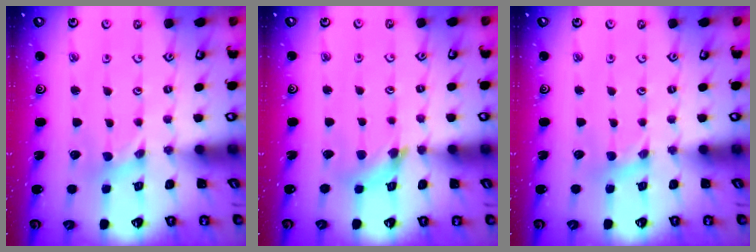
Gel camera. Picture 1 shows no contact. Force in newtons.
{"total": 6.3, "press": 6.3, "slide": 0.7}
{"total": 0.7, "press": 0.7, "slide": 0.1}